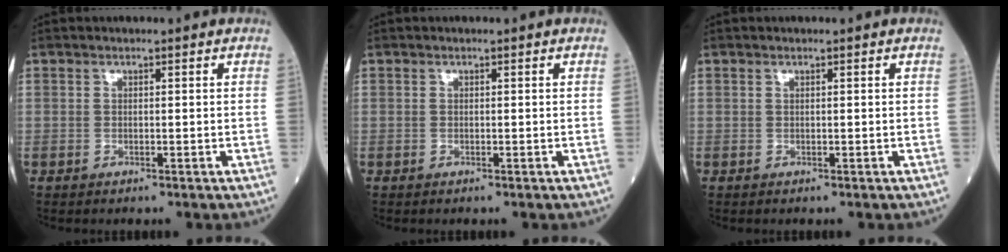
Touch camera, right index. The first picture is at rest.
{"total": 0.0}
{"total": 0.0}